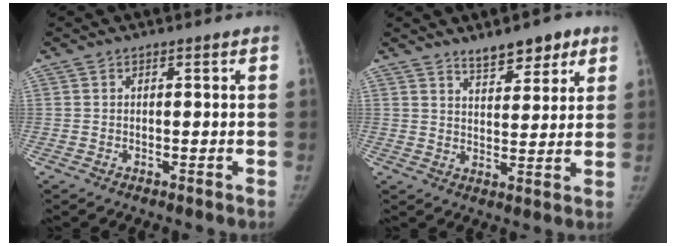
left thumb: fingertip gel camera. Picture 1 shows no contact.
{"total": 7.7, "force": [5.4, 3.2, 4.3], "torque": [-0.033, -0.032, 0.083]}